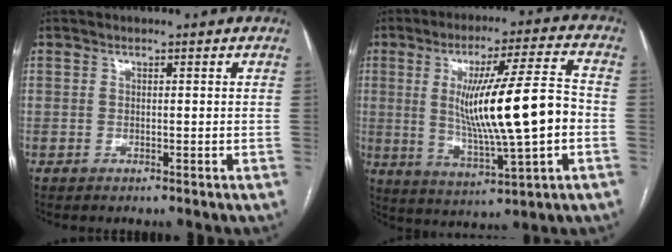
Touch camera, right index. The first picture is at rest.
{"total": 16.4, "force": [-0.6, 1.0, 16.3], "torque": [-0.283, 0.002, -0.004]}